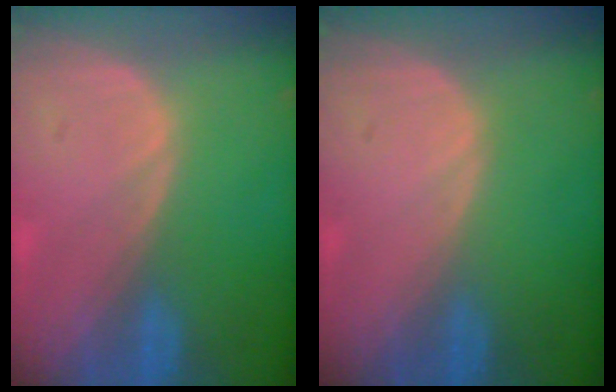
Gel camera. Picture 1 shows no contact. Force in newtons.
{"total": 0.0}